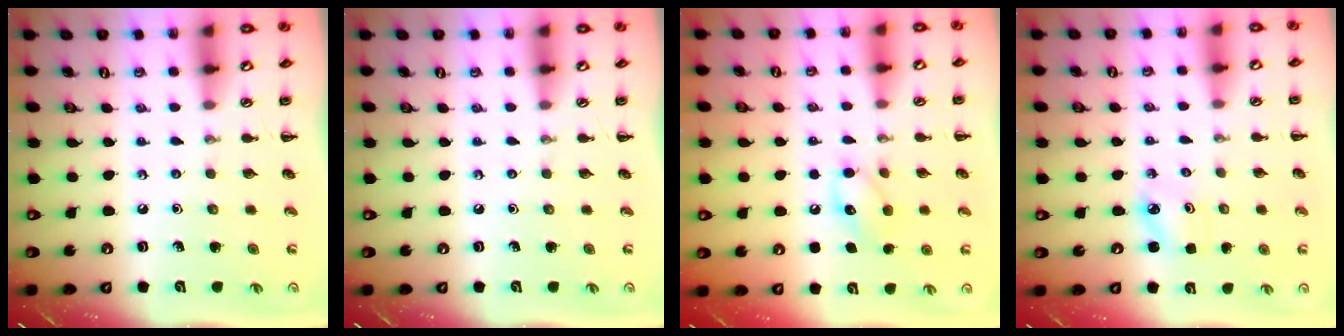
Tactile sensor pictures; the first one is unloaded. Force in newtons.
{"total": 0.0}
{"total": 9.8, "press": 9.8, "slide": 1.0}
{"total": 2.5, "press": 2.5, "slide": 0.5}